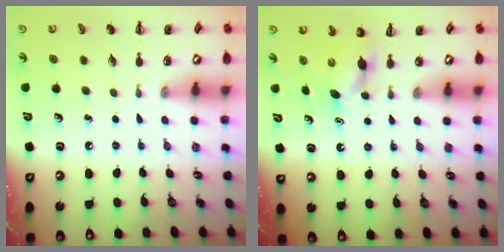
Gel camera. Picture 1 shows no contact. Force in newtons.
{"total": 3.8, "press": 3.6, "slide": 1.0}